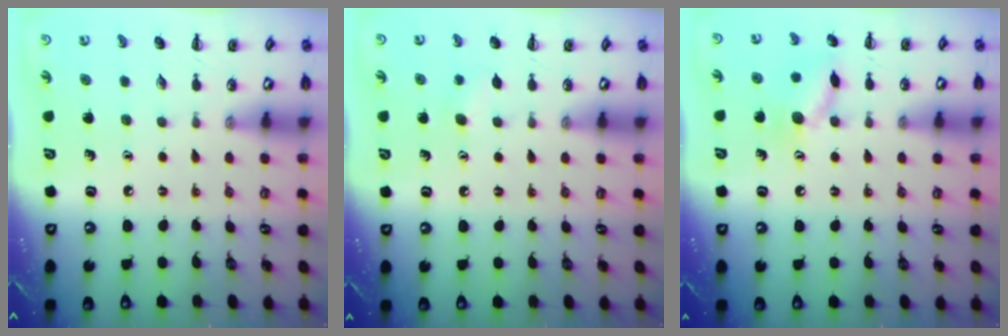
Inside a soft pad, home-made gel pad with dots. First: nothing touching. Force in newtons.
{"total": 3.9, "press": 3.7, "slide": 1.1}
{"total": 10.5, "press": 10.5, "slide": 0.6}